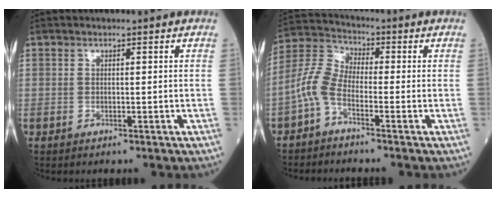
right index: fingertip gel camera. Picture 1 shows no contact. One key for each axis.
{"total": 5.4, "fx": -2.7, "fy": 2.5, "fz": 4.0, "tx": -0.103, "ty": 0.013, "tz": -0.069}